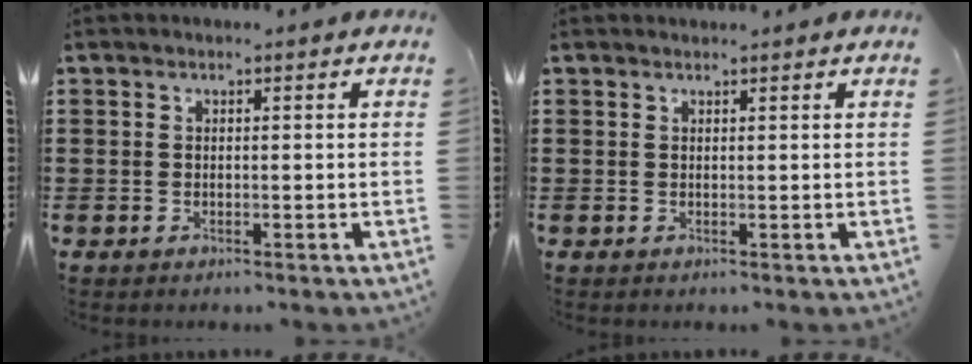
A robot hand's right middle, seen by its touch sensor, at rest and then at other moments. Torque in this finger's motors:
{"motor_torque": [0.03, -0.02, -0.02, 0.01]}